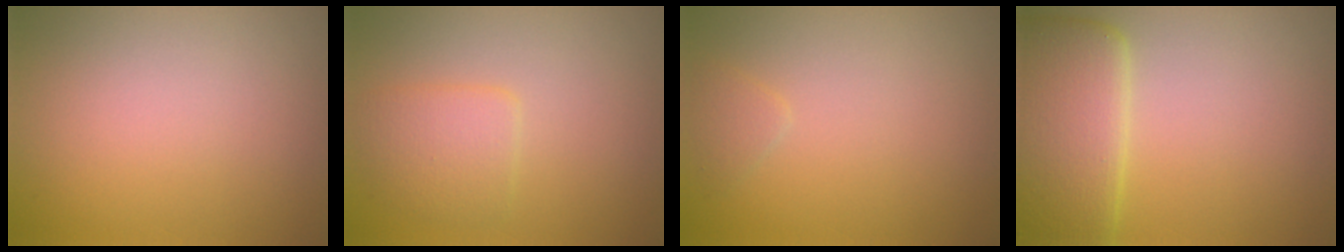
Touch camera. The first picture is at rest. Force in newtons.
{"total": 2.4, "press": 2.4, "slide": 0.2}
{"total": 0.9, "press": 0.9, "slide": 0.1}
{"total": 7.1, "press": 7.1, "slide": 0.3}